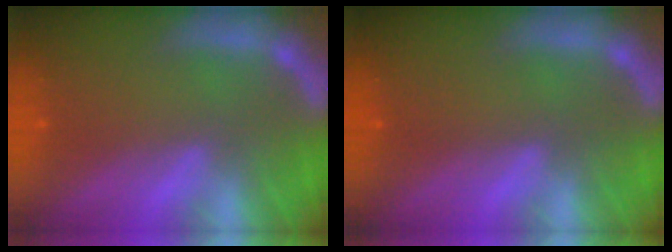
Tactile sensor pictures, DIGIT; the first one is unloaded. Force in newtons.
{"total": 0.0}